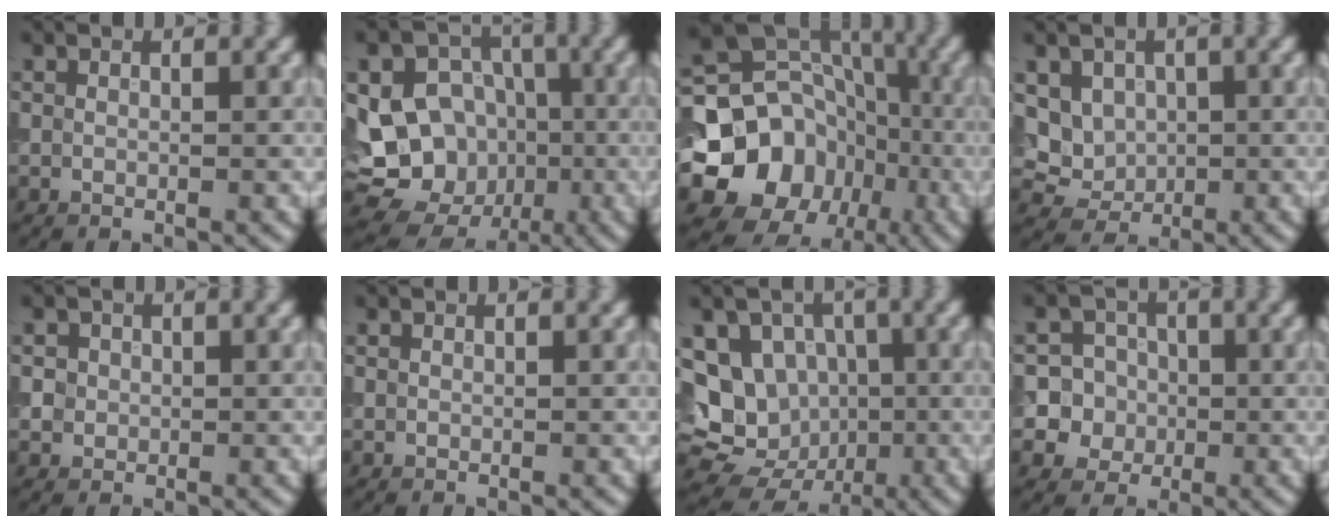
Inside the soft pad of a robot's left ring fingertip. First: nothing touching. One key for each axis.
{"total": 15.0, "fx": -2.0, "fy": 13.7, "fz": 5.9, "tx": -0.127, "ty": 0.010, "tz": -0.035}
{"total": 14.2, "fx": -3.7, "fy": 12.4, "fz": 5.9, "tx": -0.116, "ty": -0.006, "tz": -0.092}
{"total": 3.8, "fx": 0.9, "fy": 3.3, "fz": 1.6, "tx": -0.038, "ty": -0.007, "tz": 0.023}
{"total": 1.3, "fx": 0.2, "fy": 1.3, "fz": 0.3, "tx": 0.004, "ty": -0.003, "tz": 0.012}
{"total": 0.0}
{"total": 13.4, "fx": -1.3, "fy": 12.0, "fz": 5.8, "tx": -0.117, "ty": 0.019, "tz": -0.034}
{"total": 8.3, "fx": -0.3, "fy": 8.1, "fz": 1.8, "tx": -0.040, "ty": 0.024, "tz": -0.008}